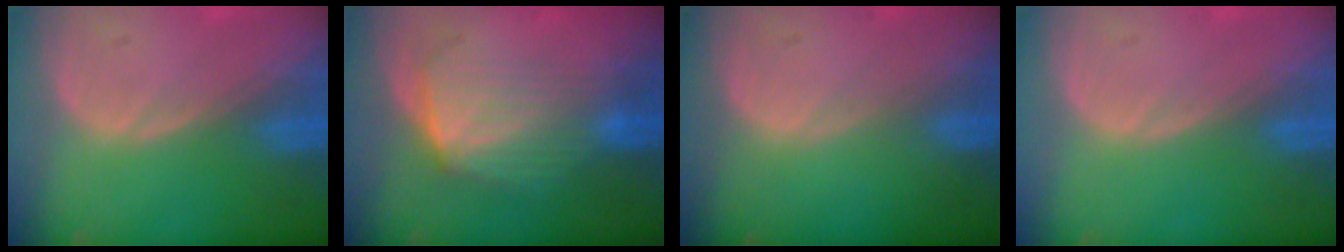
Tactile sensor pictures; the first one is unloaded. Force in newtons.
{"total": 7.3, "press": 6.6, "slide": 3.2}
{"total": 0.0}
{"total": 0.0}